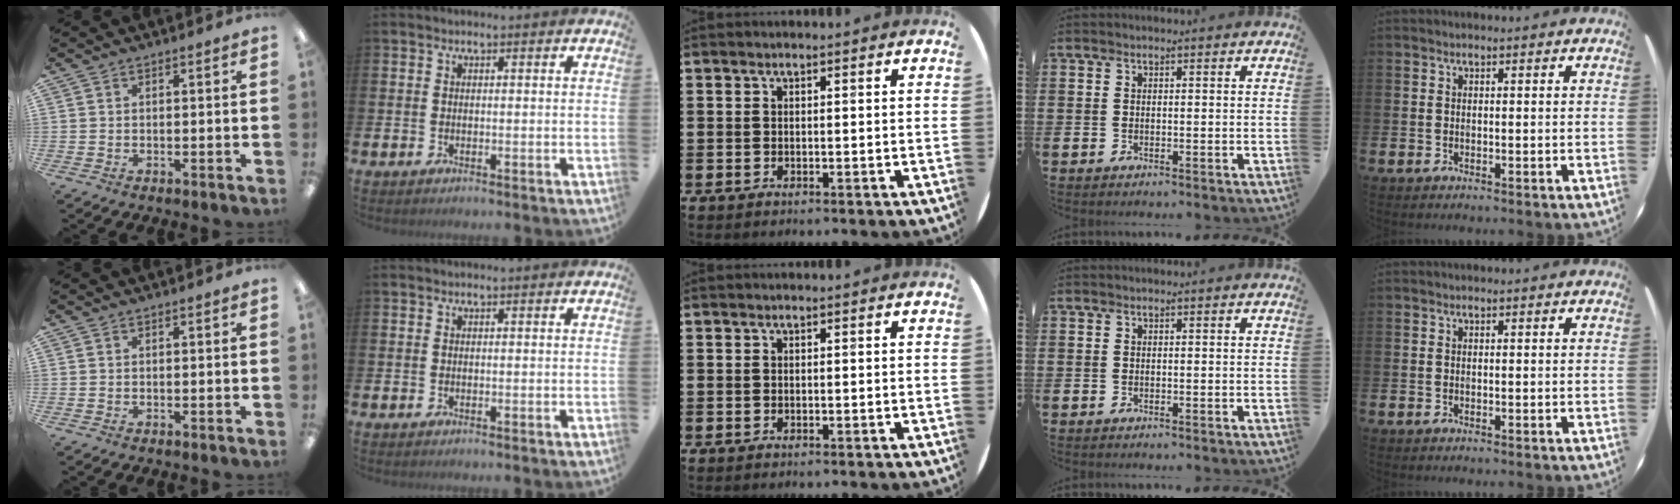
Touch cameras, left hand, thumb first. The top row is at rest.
{}